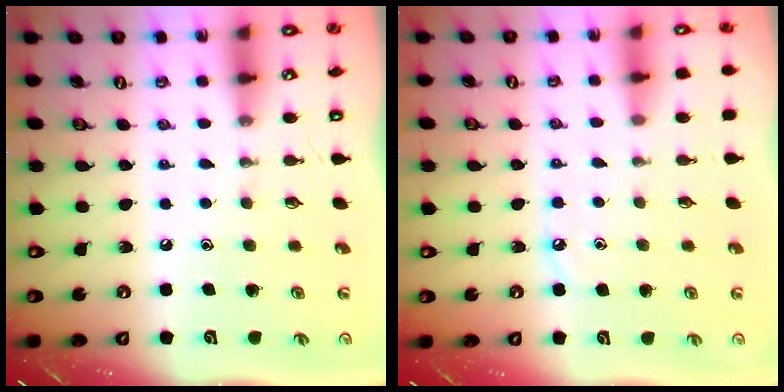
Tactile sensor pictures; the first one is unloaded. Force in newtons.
{"total": 4.3, "press": 4.2, "slide": 0.6}